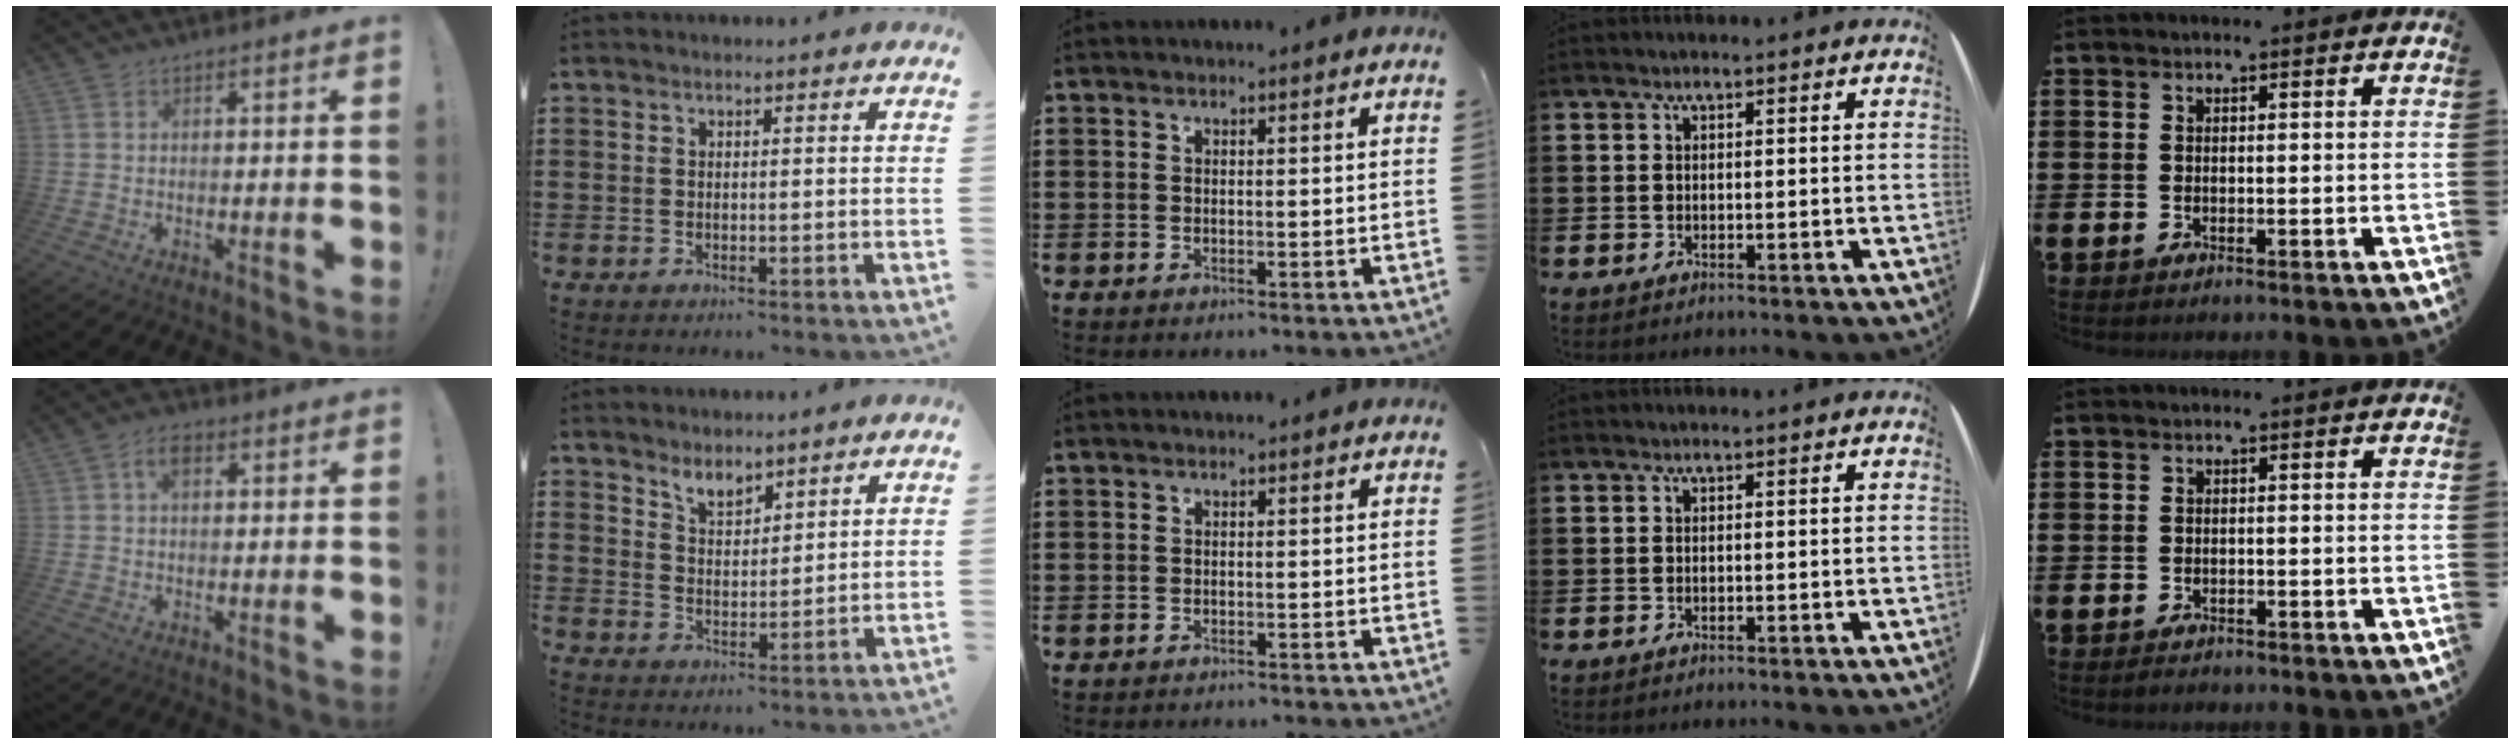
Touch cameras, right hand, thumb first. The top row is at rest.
{"thumb": {"total": 4.3, "force": [1.2, 2.5, 3.3], "torque": [-0.055, 0.007, 0.020]}, "index": {"total": 3.8, "force": [3.7, 0.8, 0.4], "torque": [-0.020, -0.007, 0.070]}, "middle": {"total": 0.9, "force": [-0.9, -0.1, 0.0], "torque": [-0.003, -0.001, -0.018]}, "little": {"total": 0.5, "force": [-0.4, 0.3, 0.0], "torque": [-0.006, 0.001, -0.010]}}